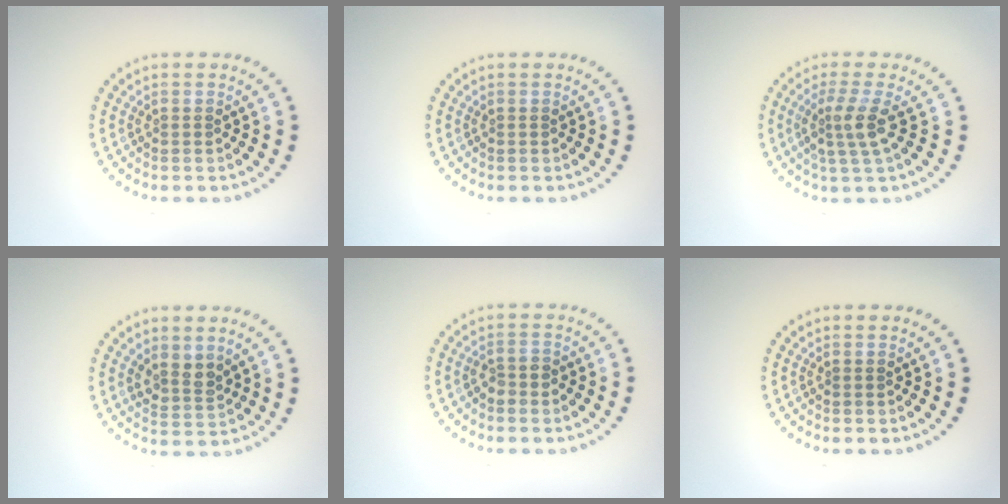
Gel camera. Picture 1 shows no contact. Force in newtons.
{"total": 0.0}
{"total": 3.0, "press": 2.3, "slide": 1.9}
{"total": 2.2, "press": 1.9, "slide": 1.1}
{"total": 1.4, "press": 1.2, "slide": 0.6}
{"total": 0.0}